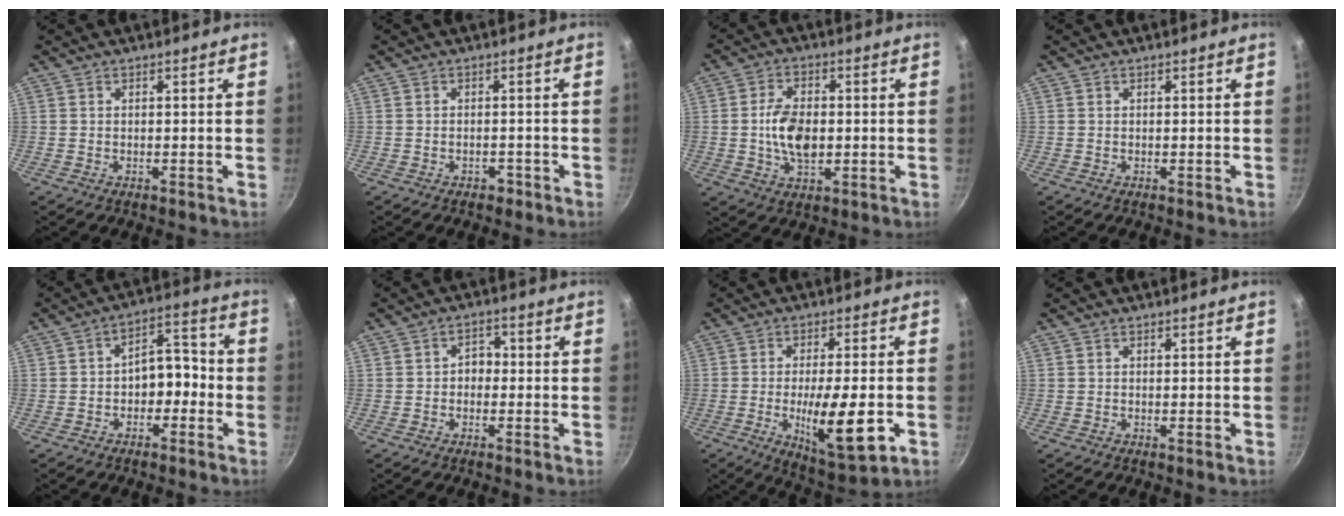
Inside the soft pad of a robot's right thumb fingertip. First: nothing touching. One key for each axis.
{"total": 1.5, "fx": -1.0, "fy": 1.0, "fz": 0.5, "tx": -0.003, "ty": 0.008, "tz": -0.014}
{"total": 8.8, "fx": -0.4, "fy": 5.2, "fz": 7.2, "tx": -0.121, "ty": 0.002, "tz": -0.006}
{"total": 0.0}
{"total": 8.1, "fx": -1.7, "fy": 5.3, "fz": 5.9, "tx": -0.054, "ty": 0.039, "tz": -0.039}
{"total": 3.2, "fx": -0.4, "fy": 2.5, "fz": 2.0, "tx": -0.010, "ty": 0.015, "tz": -0.016}
{"total": 14.3, "fx": -3.6, "fy": 4.5, "fz": 13.1, "tx": -0.204, "ty": -0.012, "tz": -0.049}
{"total": 0.0}